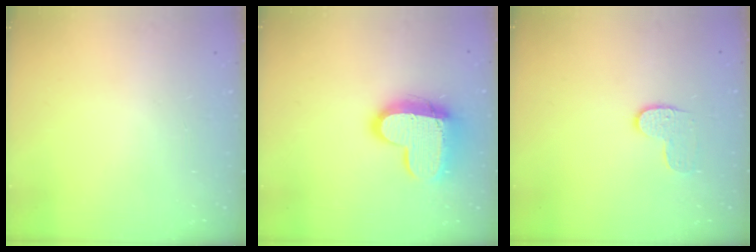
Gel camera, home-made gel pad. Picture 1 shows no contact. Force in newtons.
{"total": 16.2, "press": 16.2, "slide": 1.4}
{"total": 6.8, "press": 6.8, "slide": 0.2}